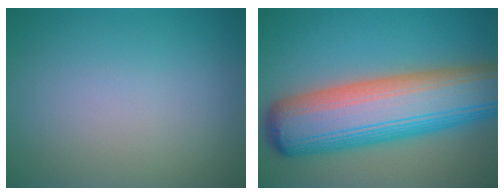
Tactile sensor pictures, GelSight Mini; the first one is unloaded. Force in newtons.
{"total": 13.4, "press": 13.4, "slide": 0.4}